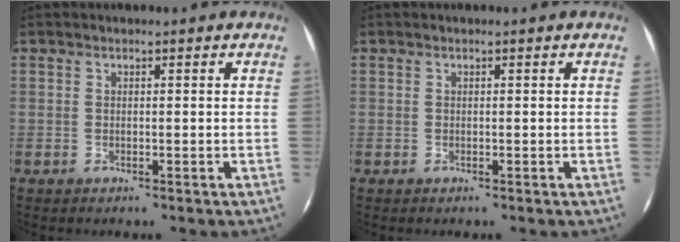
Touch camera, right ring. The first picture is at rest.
{"total": 0.0}